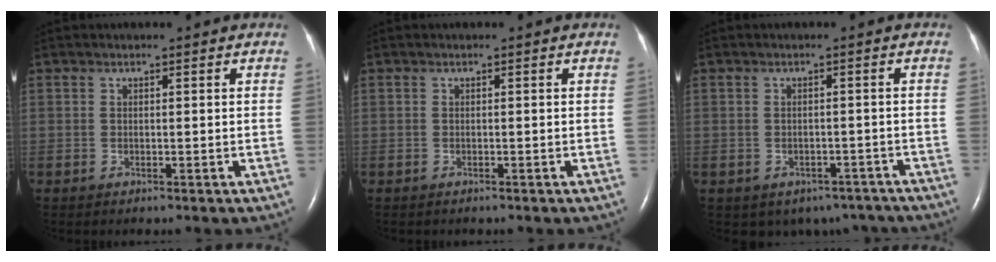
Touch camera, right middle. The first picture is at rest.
{"total": 0.0}
{"total": 7.2, "force": [-5.5, 4.4, 1.4], "torque": [-0.011, 0.012, -0.058]}